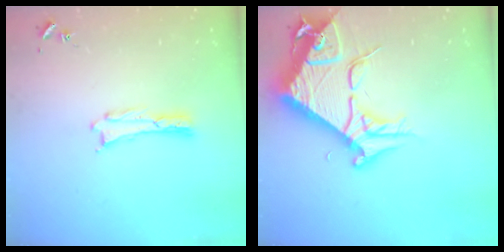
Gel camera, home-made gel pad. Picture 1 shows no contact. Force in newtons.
{"total": 10.5, "press": 10.5, "slide": 1.0}